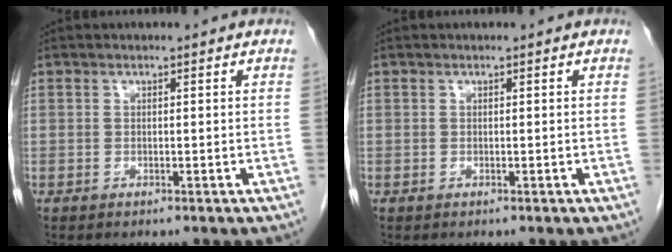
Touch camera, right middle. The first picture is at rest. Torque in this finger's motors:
{"motor_torque": [-0.01, -0.21, 0.09, 0.00]}